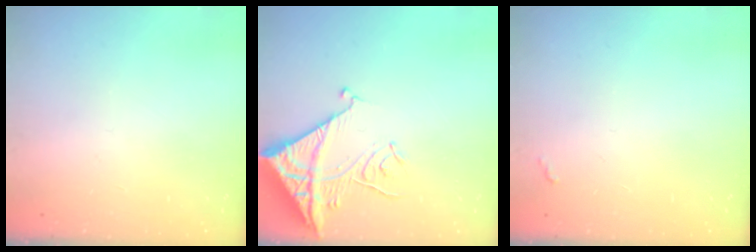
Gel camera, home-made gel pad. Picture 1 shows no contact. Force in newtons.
{"total": 13.7, "press": 13.6, "slide": 1.1}
{"total": 2.8, "press": 2.8, "slide": 0.4}